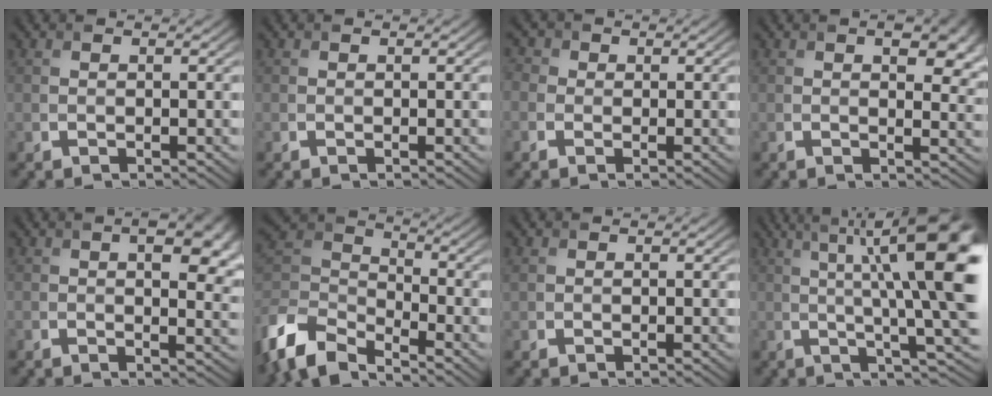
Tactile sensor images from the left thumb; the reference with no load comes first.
{"total": 0.0}
{"total": 2.9, "force": [-0.1, 2.7, 1.0], "torque": [-0.029, 0.009, -0.013]}
{"total": 6.2, "force": [2.3, 3.0, 4.9], "torque": [-0.061, -0.006, 0.034]}
{"total": 7.7, "force": [2.4, 3.5, 6.4], "torque": [-0.085, 0.002, 0.035]}
{"total": 9.5, "force": [-7.0, 4.4, 4.8], "torque": [-0.115, -0.009, -0.155]}
{"total": 0.8, "force": [0.4, 0.7, 0.3], "torque": [-0.008, 0.001, 0.008]}
{"total": 15.7, "force": [3.8, 3.3, 14.9], "torque": [-0.206, 0.017, 0.065]}